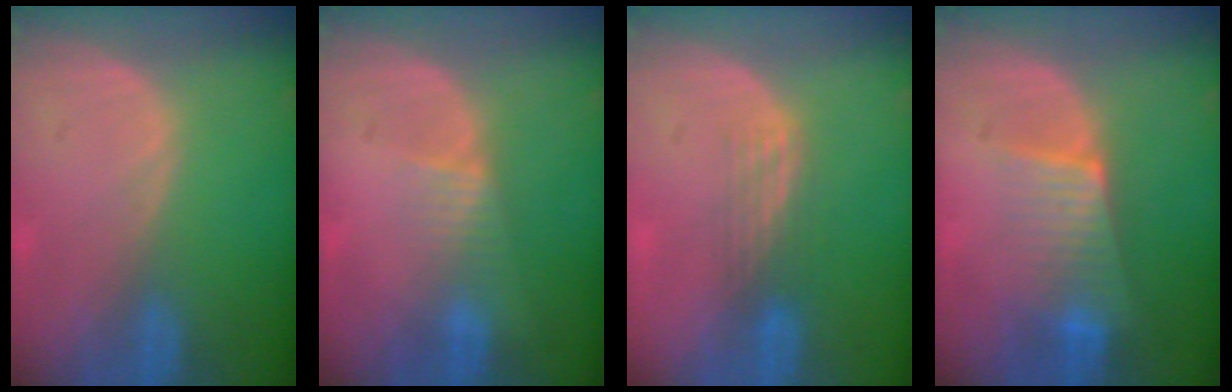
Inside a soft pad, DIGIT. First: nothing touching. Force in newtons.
{"total": 2.6, "press": 2.4, "slide": 0.9}
{"total": 3.2, "press": 2.6, "slide": 1.8}
{"total": 6.7, "press": 5.9, "slide": 3.1}